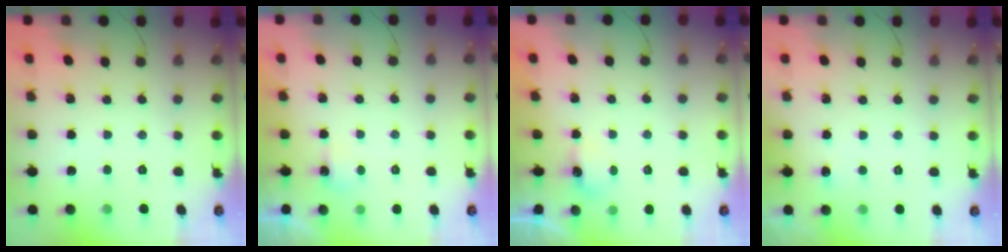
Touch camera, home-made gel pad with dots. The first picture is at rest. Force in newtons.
{"total": 2.3, "press": 2.2, "slide": 0.6}
{"total": 2.5, "press": 2.5, "slide": 0.6}
{"total": 2.9, "press": 2.7, "slide": 1.2}